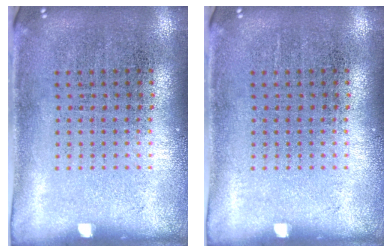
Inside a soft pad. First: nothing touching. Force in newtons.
{"total": 0.0}